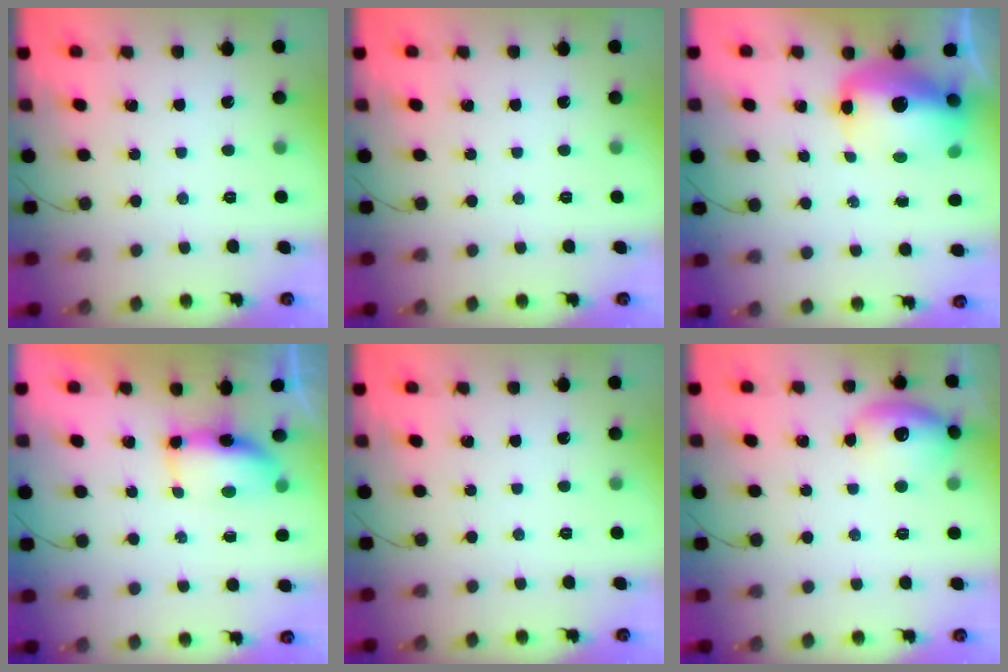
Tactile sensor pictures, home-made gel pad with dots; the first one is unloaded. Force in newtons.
{"total": 0.0}
{"total": 14.9, "press": 14.5, "slide": 3.4}
{"total": 8.9, "press": 7.7, "slide": 4.5}
{"total": 0.0}
{"total": 11.8, "press": 11.7, "slide": 1.6}